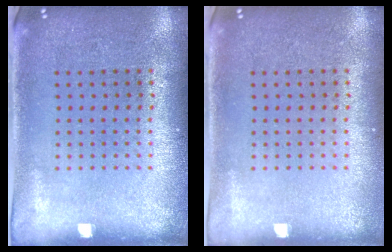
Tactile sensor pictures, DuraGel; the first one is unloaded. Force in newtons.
{"total": 0.0}